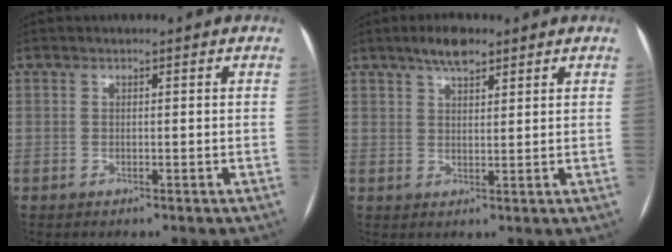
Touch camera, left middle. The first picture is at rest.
{"total": 4.3, "force": [3.1, 1.3, 2.6], "torque": [-0.048, 0.007, 0.053]}